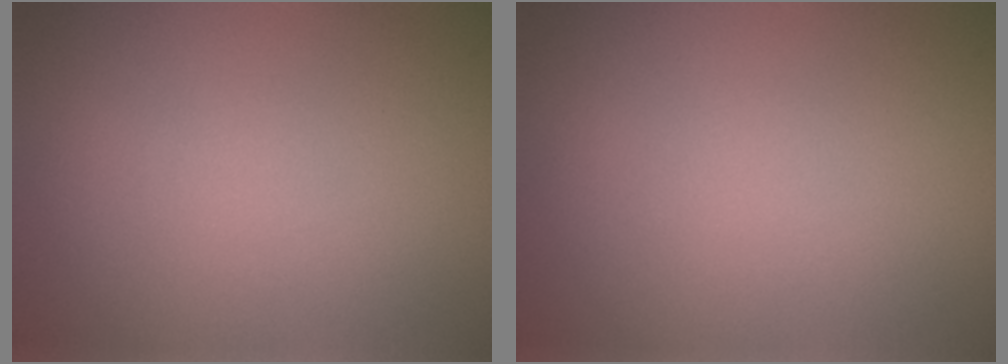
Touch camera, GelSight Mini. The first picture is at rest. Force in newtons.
{"total": 0.0}